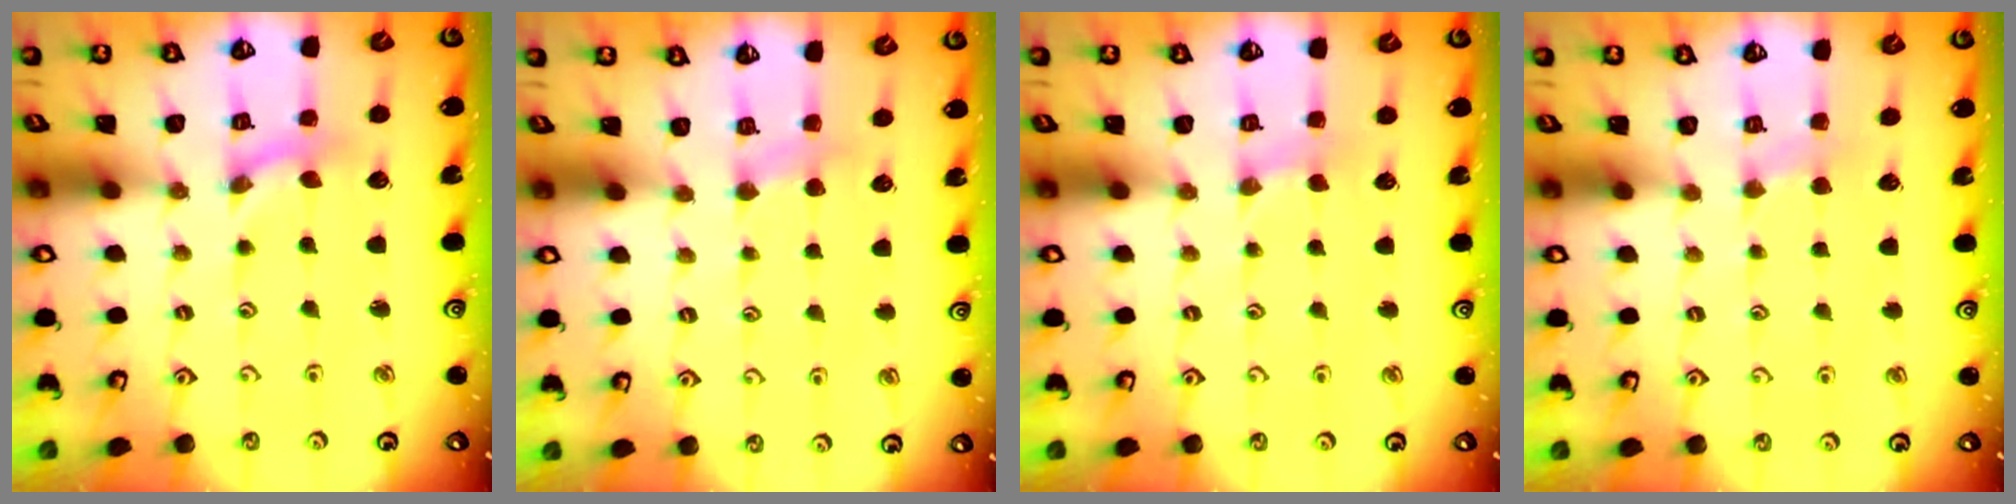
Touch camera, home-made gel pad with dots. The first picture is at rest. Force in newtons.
{"total": 3.5, "press": 3.5, "slide": 0.5}
{"total": 1.7, "press": 1.6, "slide": 0.4}
{"total": 1.9, "press": 1.9, "slide": 0.4}